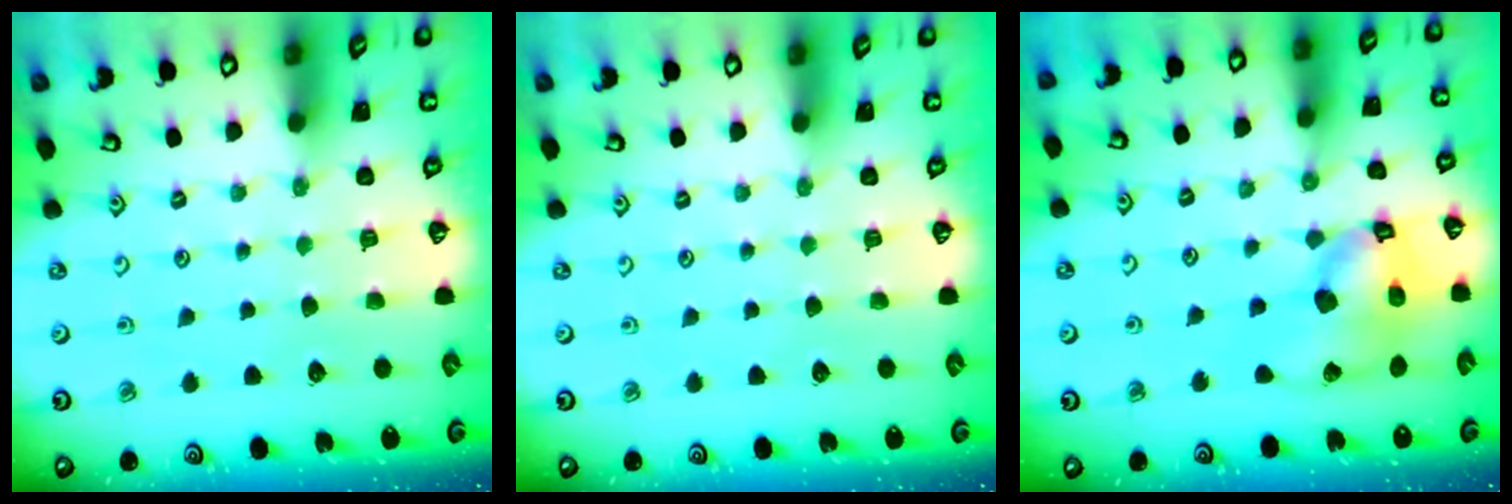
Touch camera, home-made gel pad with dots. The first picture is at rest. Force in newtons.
{"total": 0.0}
{"total": 14.6, "press": 14.4, "slide": 2.3}